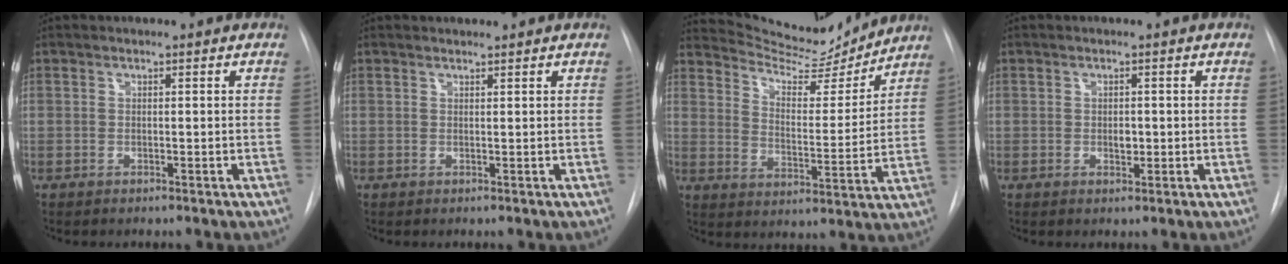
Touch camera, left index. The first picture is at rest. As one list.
[{"total": 1.0, "force": [1.0, -0.1, 0.1], "torque": [-0.001, 0.006, 0.022]}, {"total": 13.7, "force": [13.4, 1.5, 2.5], "torque": [-0.043, -0.026, 0.201]}, {"total": 1.3, "force": [-0.3, 0.8, 0.9], "torque": [-0.013, -0.004, -0.003]}]